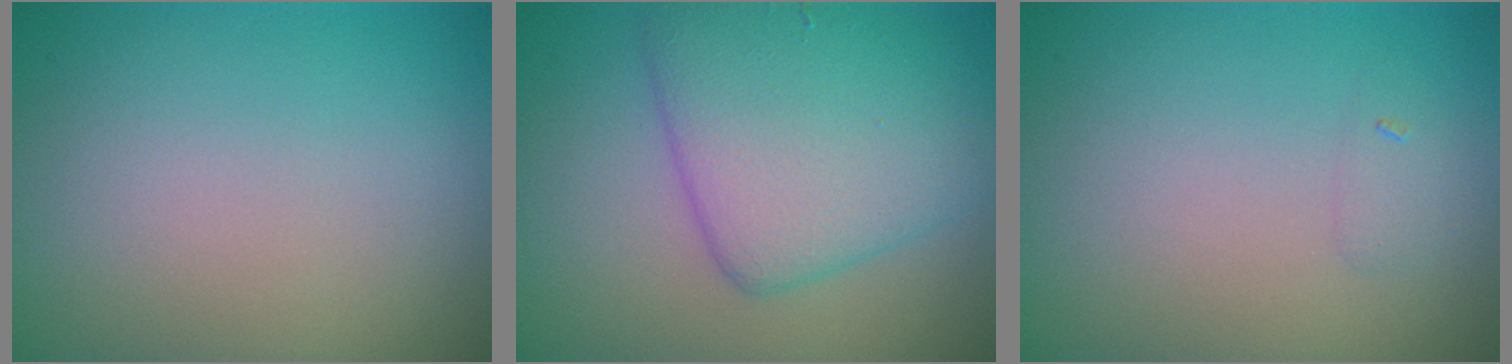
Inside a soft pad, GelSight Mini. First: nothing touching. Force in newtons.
{"total": 6.5, "press": 6.5, "slide": 0.3}
{"total": 0.6, "press": 0.6, "slide": 0.0}